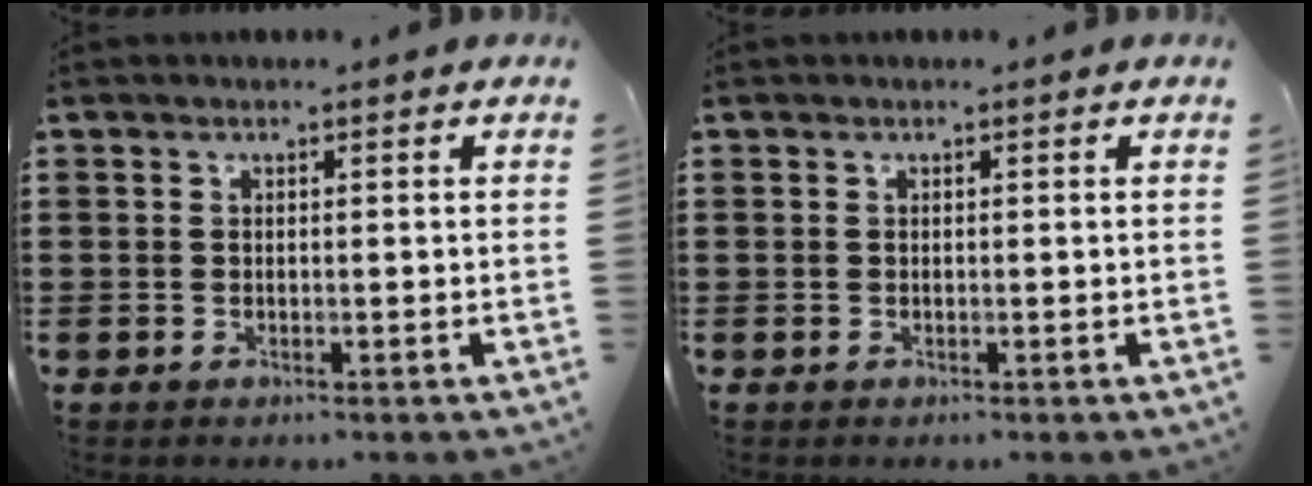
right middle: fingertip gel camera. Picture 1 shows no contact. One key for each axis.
{"total": 0.0}